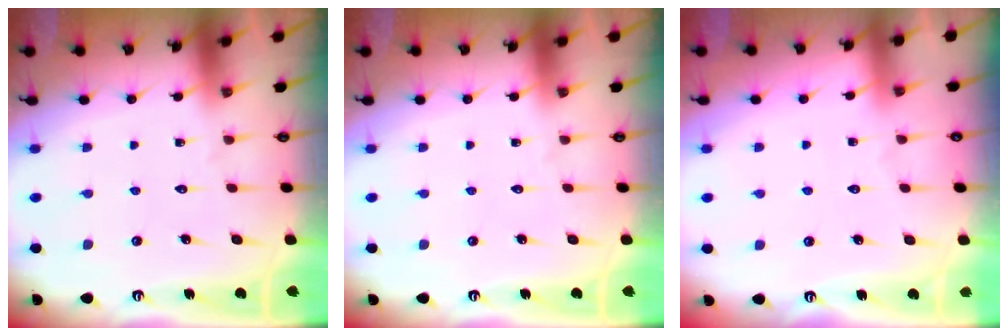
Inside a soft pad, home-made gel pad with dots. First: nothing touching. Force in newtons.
{"total": 0.0}
{"total": 3.5, "press": 3.5, "slide": 0.5}